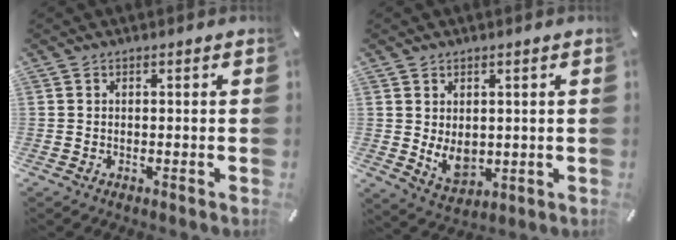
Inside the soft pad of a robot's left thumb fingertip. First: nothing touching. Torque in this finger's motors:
{"motor_torque": [1.26, 1.44, 0.34, -0.22, 0.25]}